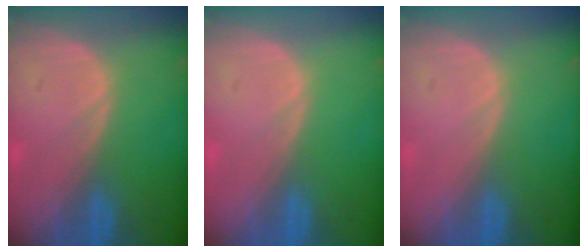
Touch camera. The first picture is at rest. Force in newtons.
{"total": 0.0}
{"total": 0.0}